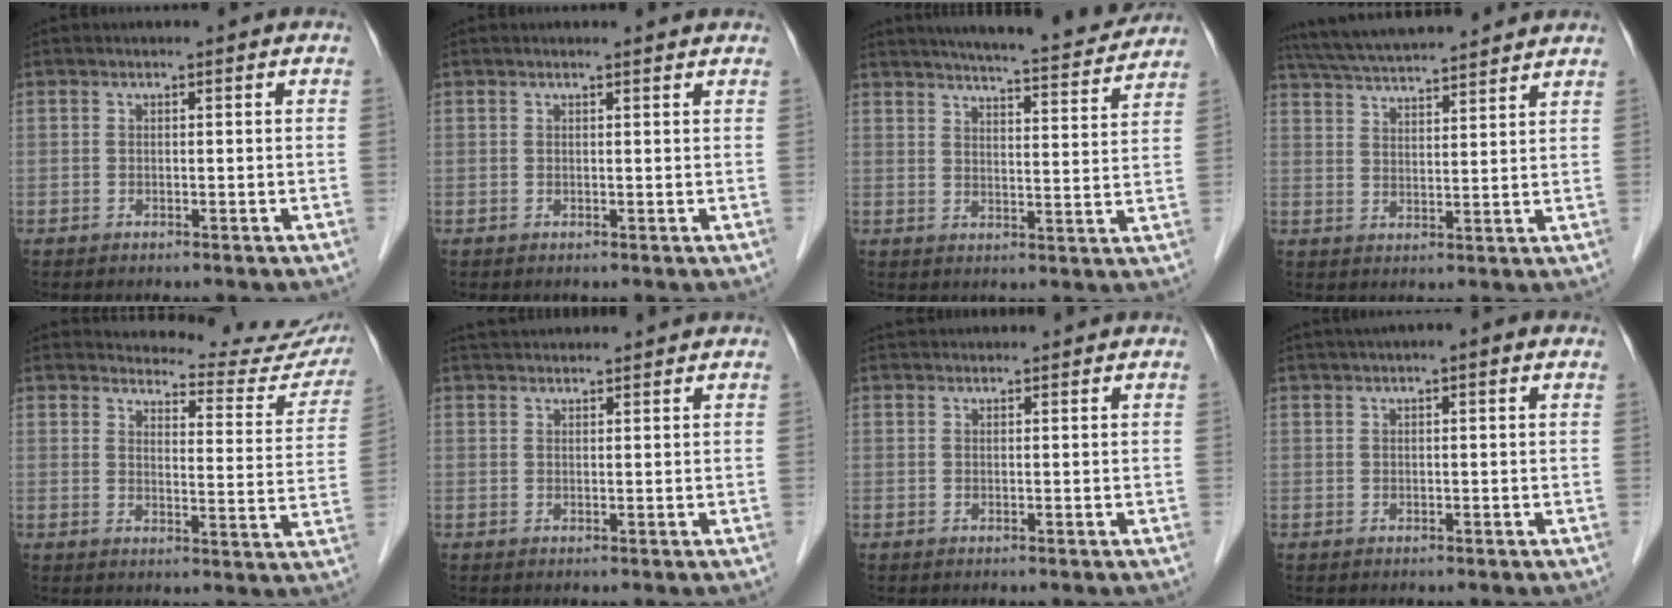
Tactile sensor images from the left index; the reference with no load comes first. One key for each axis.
{"total": 2.4, "fx": 2.3, "fy": 0.1, "fz": 0.6, "tx": -0.013, "ty": 0.008, "tz": 0.021}
{"total": 15.5, "fx": 14.3, "fy": 1.3, "fz": 6.0, "tx": -0.086, "ty": -0.007, "tz": 0.183}
{"total": 14.8, "fx": 13.5, "fy": 1.1, "fz": 6.1, "tx": -0.114, "ty": 0.036, "tz": 0.208}
{"total": 15.7, "fx": 15.3, "fy": 2.1, "fz": 2.7, "tx": -0.016, "ty": -0.078, "tz": 0.157}
{"total": 5.7, "fx": 5.5, "fy": 0.6, "fz": 1.4, "tx": -0.021, "ty": 0.041, "tz": 0.081}
{"total": 4.0, "fx": 3.9, "fy": 0.5, "fz": 0.9, "tx": -0.009, "ty": 0.036, "tz": 0.056}
{"total": 4.0, "fx": 2.6, "fy": 0.4, "fz": 3.0, "tx": -0.048, "ty": 0.028, "tz": 0.038}